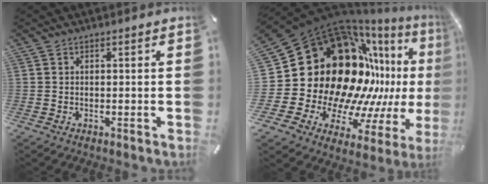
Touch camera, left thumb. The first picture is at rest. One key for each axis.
{"total": 33.5, "fx": 5.3, "fy": 24.6, "fz": 22.1, "tx": -0.339, "ty": -0.135, "tz": 0.172}